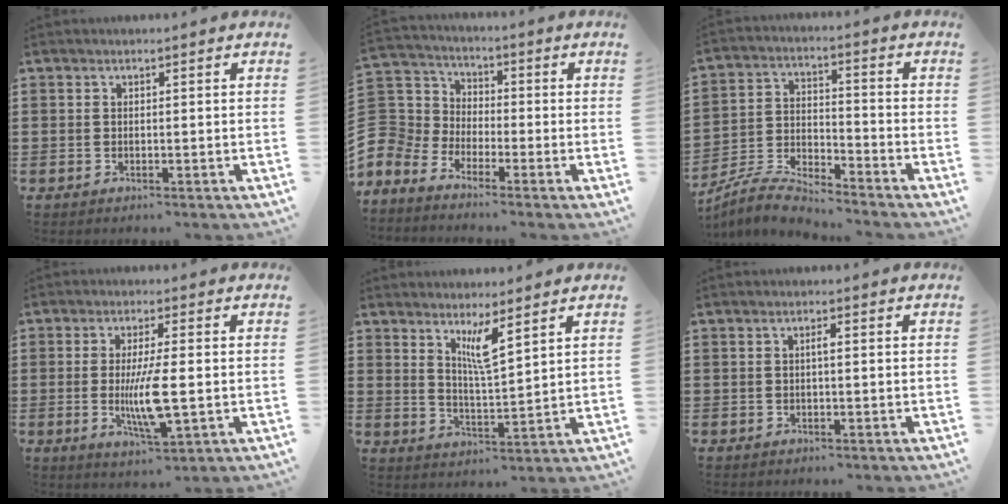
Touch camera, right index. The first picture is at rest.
{"total": 5.0, "force": [-2.9, 4.0, 0.2], "torque": [-0.057, -0.005, -0.069]}
{"total": 5.6, "force": [-5.5, 0.5, 1.2], "torque": [-0.042, -0.001, -0.113]}
{"total": 8.0, "force": [-1.0, 1.5, 7.7], "torque": [-0.160, -0.018, -0.022]}
{"total": 5.1, "force": [3.3, 0.5, 3.8], "torque": [-0.076, -0.006, 0.056]}
{"total": 1.0, "force": [-0.1, 0.1, 1.0], "torque": [-0.018, -0.001, -0.002]}